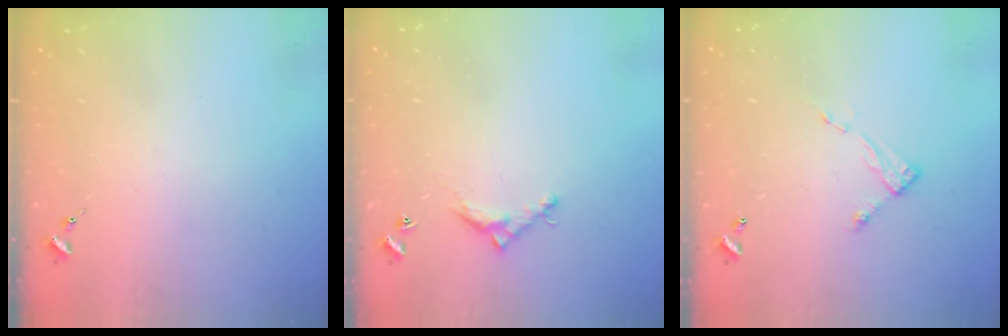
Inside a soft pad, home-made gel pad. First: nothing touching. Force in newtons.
{"total": 5.5, "press": 5.5, "slide": 0.3}
{"total": 6.6, "press": 6.6, "slide": 0.5}